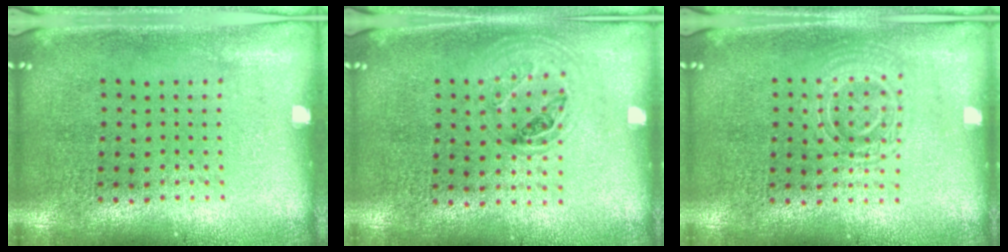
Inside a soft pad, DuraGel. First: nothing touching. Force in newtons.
{"total": 1.1, "press": 0.9, "slide": 0.5}
{"total": 1.1, "press": 1.0, "slide": 0.3}